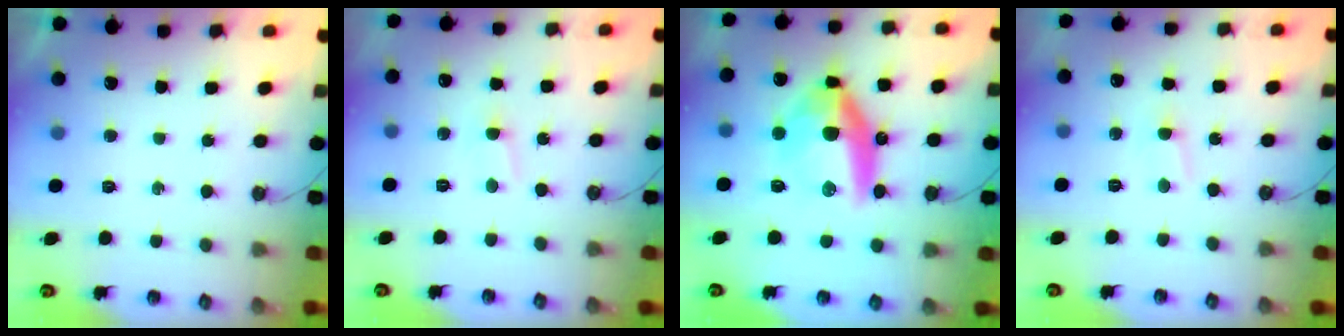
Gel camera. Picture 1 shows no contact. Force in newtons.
{"total": 1.9, "press": 1.9, "slide": 0.3}
{"total": 12.6, "press": 12.4, "slide": 2.4}
{"total": 1.9, "press": 1.9, "slide": 0.3}